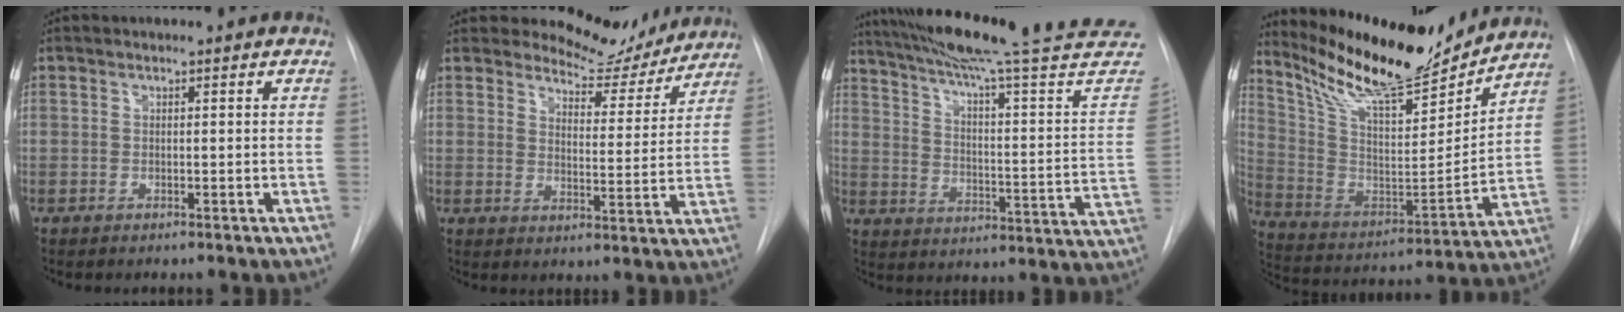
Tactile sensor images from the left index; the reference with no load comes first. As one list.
[{"total": 8.3, "force": [7.9, 2.5, 0.5], "torque": [0.001, -0.029, 0.101]}, {"total": 28.9, "force": [24.7, -0.8, 15.0], "torque": [-0.232, -0.080, 0.327]}, {"total": 20.1, "force": [17.9, 2.9, 8.7], "torque": [-0.166, -0.027, 0.301]}]